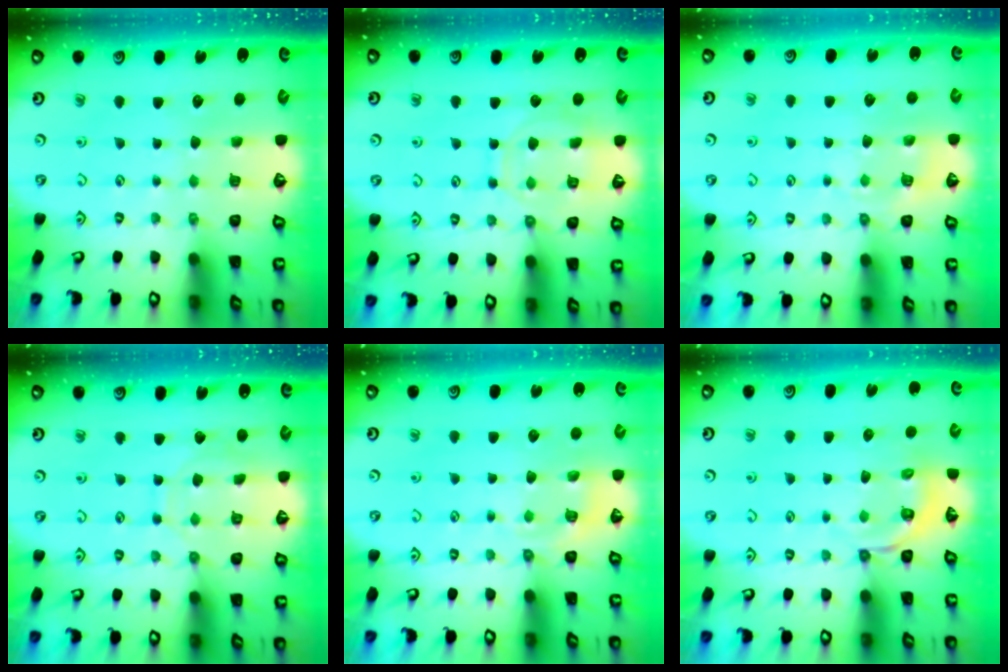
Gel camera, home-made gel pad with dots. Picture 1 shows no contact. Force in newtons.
{"total": 10.1, "press": 10.0, "slide": 1.0}
{"total": 4.9, "press": 4.8, "slide": 1.1}
{"total": 9.2, "press": 9.2, "slide": 0.7}
{"total": 6.1, "press": 6.0, "slide": 1.3}
{"total": 5.1, "press": 4.8, "slide": 1.8}